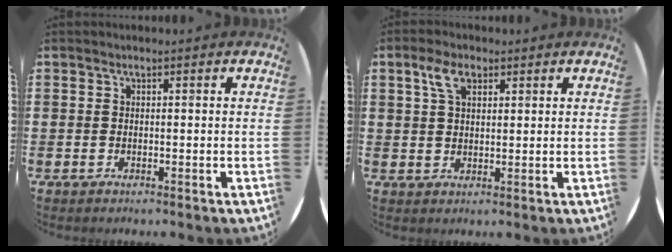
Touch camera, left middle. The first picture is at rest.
{"total": 4.0, "force": [2.3, 2.0, 2.6], "torque": [-0.060, 0.009, 0.042]}